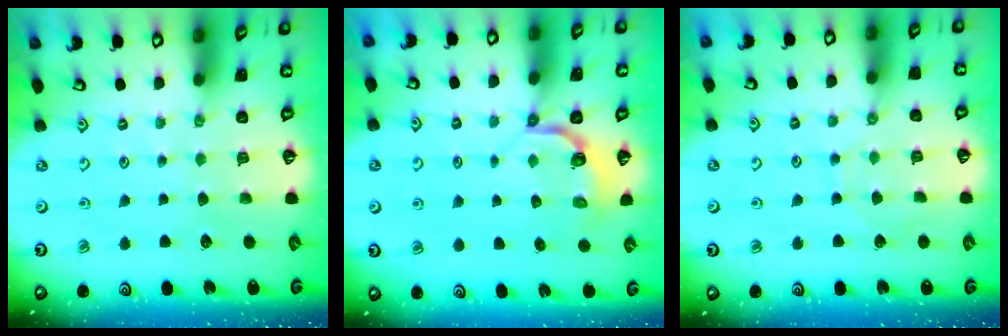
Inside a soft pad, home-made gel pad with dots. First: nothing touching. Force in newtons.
{"total": 3.9, "press": 2.5, "slide": 3.0}
{"total": 3.0, "press": 2.9, "slide": 0.4}